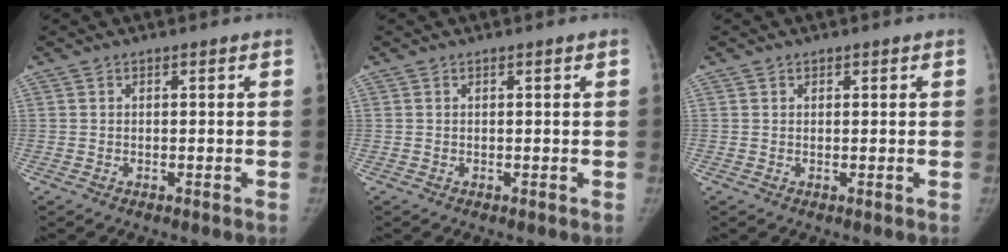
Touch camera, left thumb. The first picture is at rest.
{"total": 0.0}
{"total": 0.6, "force": [0.4, 0.5, 0.0], "torque": [0.005, -0.001, 0.004]}